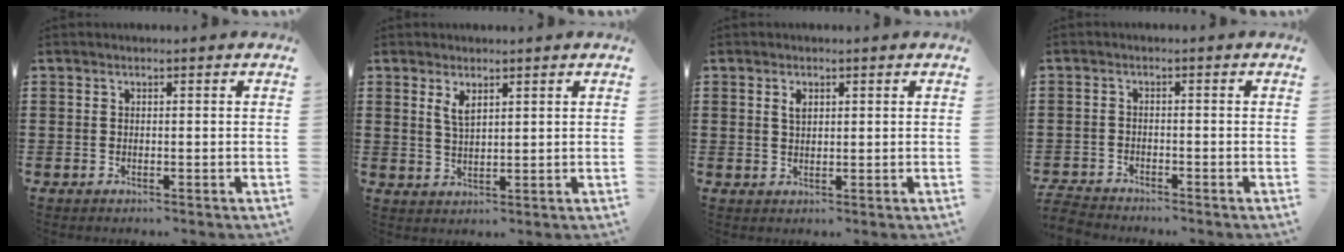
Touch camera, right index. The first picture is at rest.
{"total": 2.7, "force": [1.7, 1.0, 1.9], "torque": [-0.041, 0.003, 0.030]}
{"total": 1.7, "force": [0.8, 0.9, 1.2], "torque": [-0.027, 0.004, 0.014]}
{"total": 2.6, "force": [-2.6, 0.1, 0.1], "torque": [-0.014, -0.005, -0.057]}